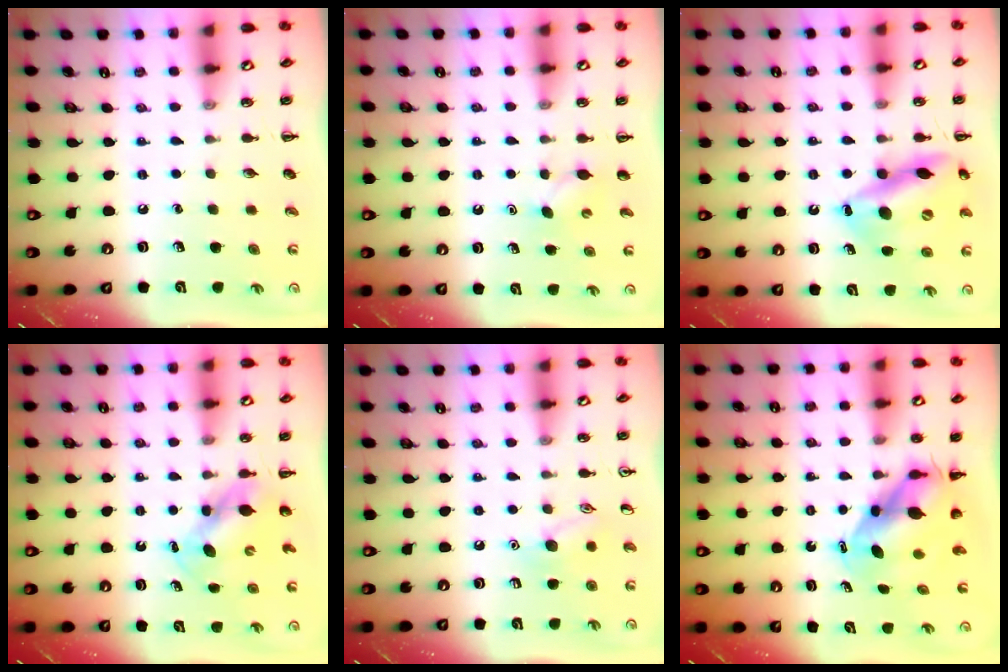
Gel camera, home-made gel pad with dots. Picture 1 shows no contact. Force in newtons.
{"total": 4.2, "press": 4.0, "slide": 1.2}
{"total": 16.2, "press": 15.7, "slide": 3.8}
{"total": 6.0, "press": 5.9, "slide": 1.0}
{"total": 8.3, "press": 8.2, "slide": 1.4}
{"total": 6.6, "press": 6.3, "slide": 1.8}